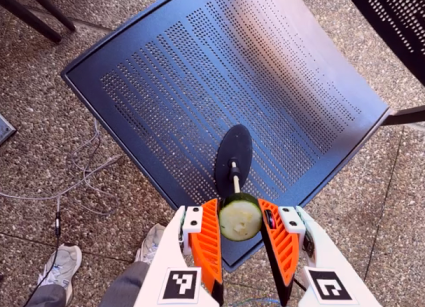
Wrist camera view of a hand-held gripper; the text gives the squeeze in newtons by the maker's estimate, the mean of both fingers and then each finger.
{"total": 9.2, "left": 8.6, "right": 9.7}